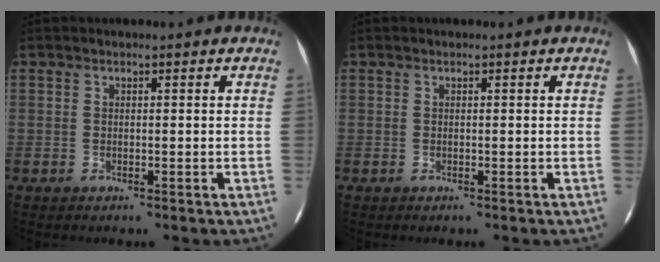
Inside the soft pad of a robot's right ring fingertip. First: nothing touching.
{"total": 0.0}